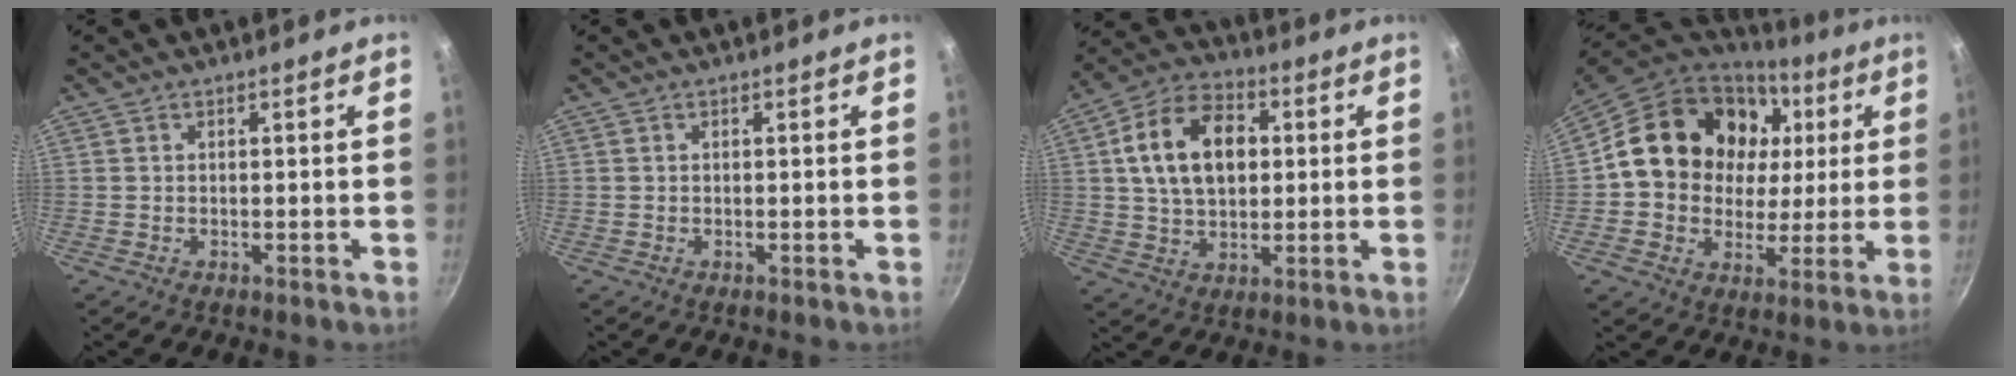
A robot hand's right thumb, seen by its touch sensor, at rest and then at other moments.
{"total": 0.0}
{"total": 15.2, "force": [2.7, 10.2, 10.9], "torque": [-0.160, 0.014, 0.035]}
{"total": 21.6, "force": [5.7, 17.5, 11.2], "torque": [-0.169, 0.019, 0.096]}